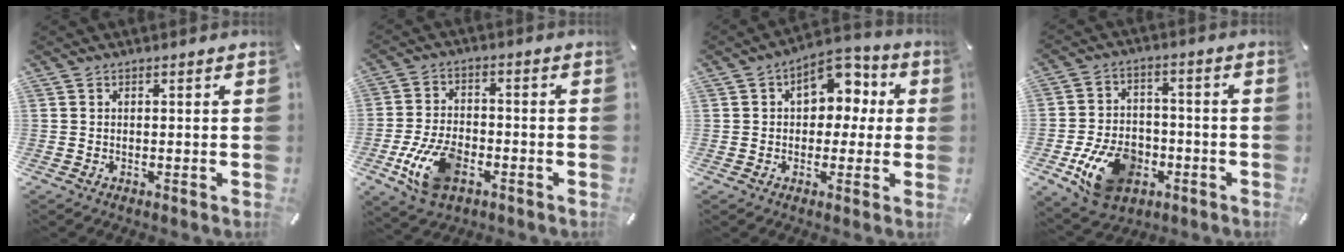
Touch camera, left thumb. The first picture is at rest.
{"total": 11.6, "force": [-4.8, 6.9, 8.1], "torque": [-0.163, 0.009, -0.085]}
{"total": 9.5, "force": [2.6, 7.3, 5.6], "torque": [-0.063, -0.013, 0.041]}
{"total": 14.1, "force": [-5.6, 9.8, 8.4], "torque": [-0.150, 0.032, -0.094]}